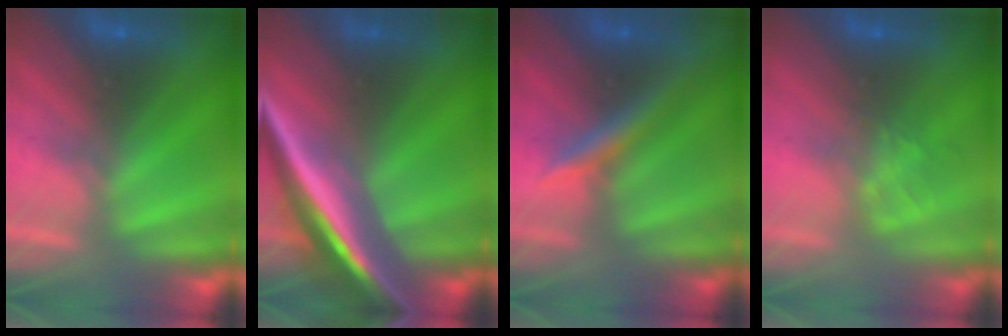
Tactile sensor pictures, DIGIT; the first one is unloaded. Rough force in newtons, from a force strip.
{"total": 7.5}
{"total": 2.5}
{"total": 1.3}